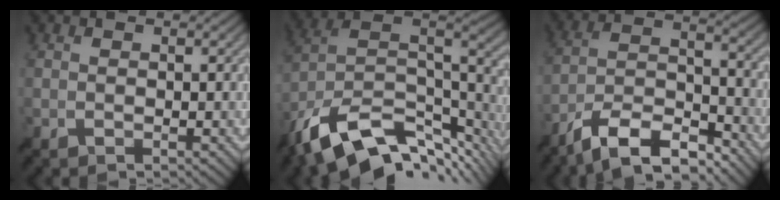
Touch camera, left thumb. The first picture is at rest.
{"total": 15.9, "force": [-9.5, 7.2, 10.6], "torque": [-0.234, -0.019, -0.156]}
{"total": 12.0, "force": [-9.8, 3.1, 6.3], "torque": [-0.112, 0.001, -0.185]}